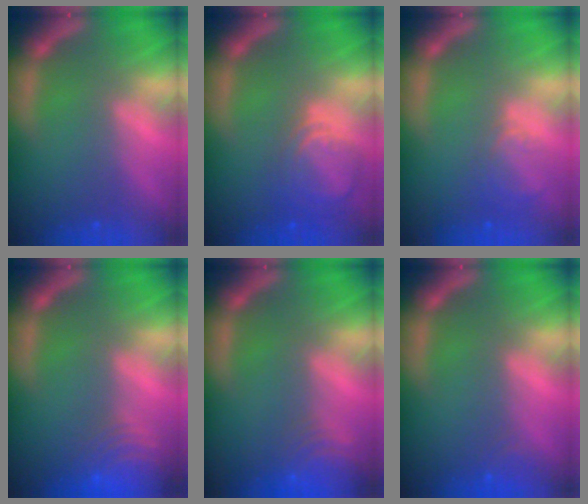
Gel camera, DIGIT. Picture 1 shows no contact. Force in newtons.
{"total": 5.6}
{"total": 2.9}
{"total": 8.5}
{"total": 6.0}
{"total": 1.4}